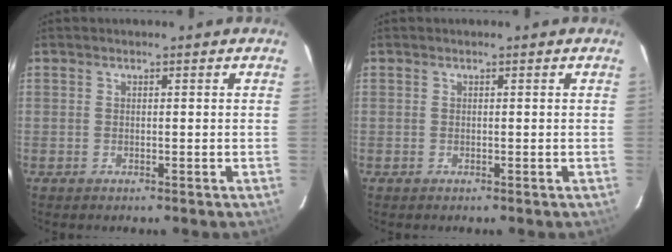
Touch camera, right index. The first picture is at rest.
{"total": 0.0}